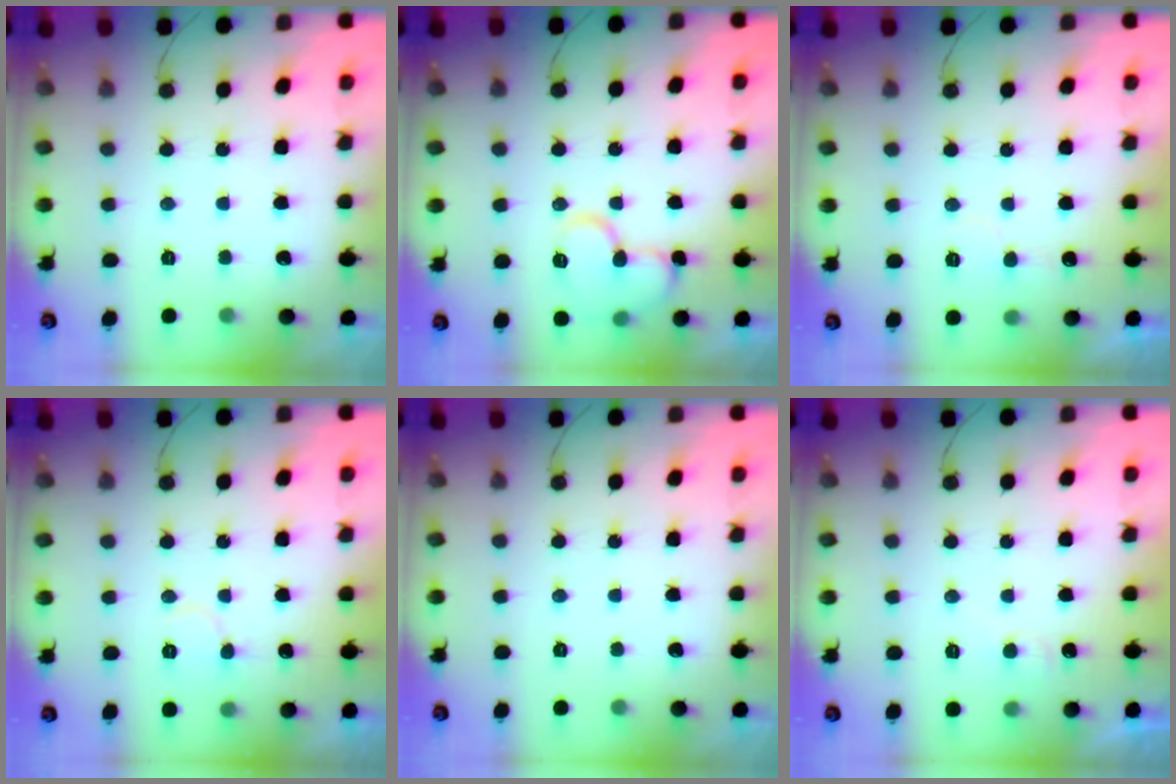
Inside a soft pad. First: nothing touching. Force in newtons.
{"total": 11.7, "press": 11.7, "slide": 1.0}
{"total": 5.4, "press": 5.3, "slide": 0.4}
{"total": 6.0, "press": 6.0, "slide": 0.7}
{"total": 0.0}
{"total": 4.5, "press": 4.4, "slide": 0.5}